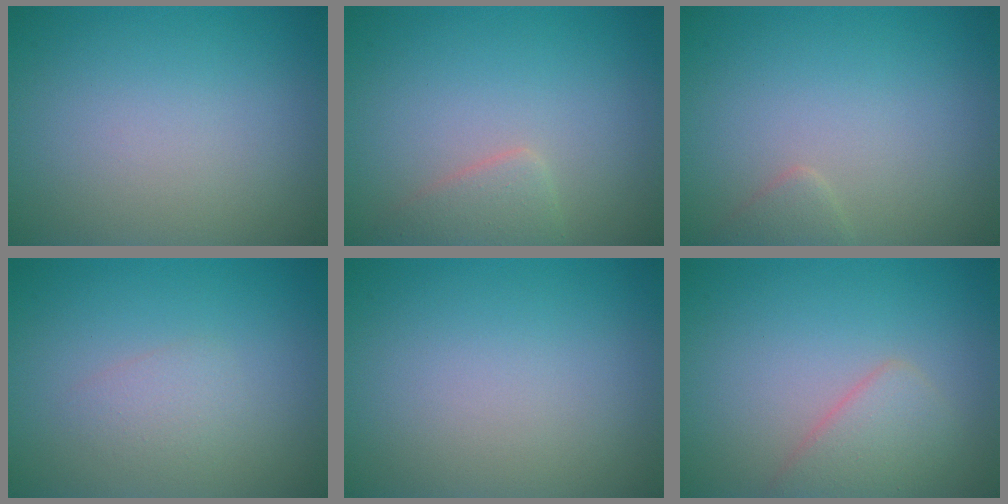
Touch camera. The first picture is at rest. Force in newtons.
{"total": 1.9, "press": 1.9, "slide": 0.2}
{"total": 1.0, "press": 1.0, "slide": 0.1}
{"total": 1.4, "press": 1.4, "slide": 0.1}
{"total": 0.0}
{"total": 2.6, "press": 2.6, "slide": 0.1}